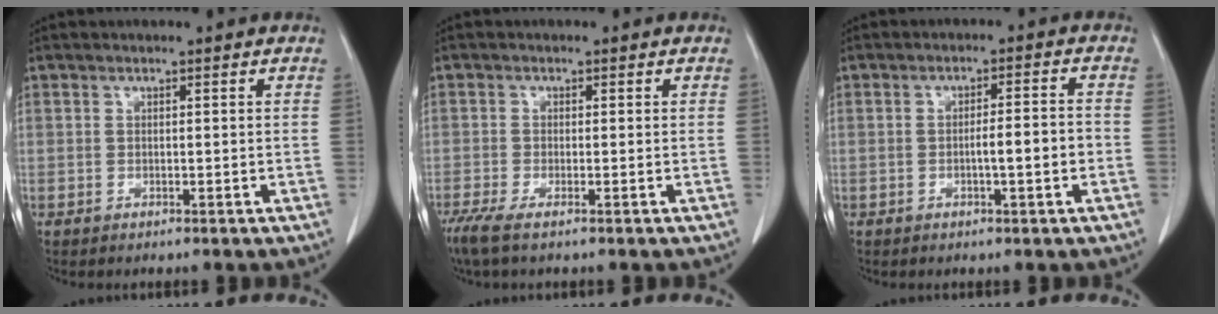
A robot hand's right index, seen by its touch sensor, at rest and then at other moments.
{"total": 3.8, "force": [-2.6, 0.4, 2.7], "torque": [-0.051, -0.011, -0.049]}
{"total": 4.3, "force": [-1.1, 0.3, 4.1], "torque": [-0.064, 0.007, -0.014]}